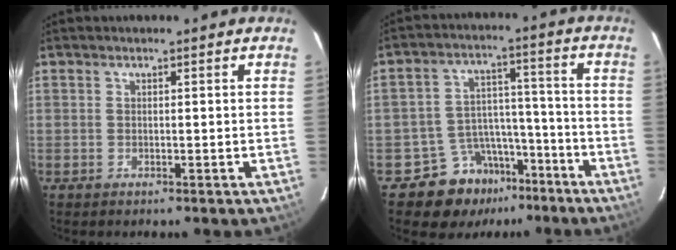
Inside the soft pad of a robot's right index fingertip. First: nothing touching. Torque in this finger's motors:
{"motor_torque": [0.18, -0.47, -0.11, -0.11]}